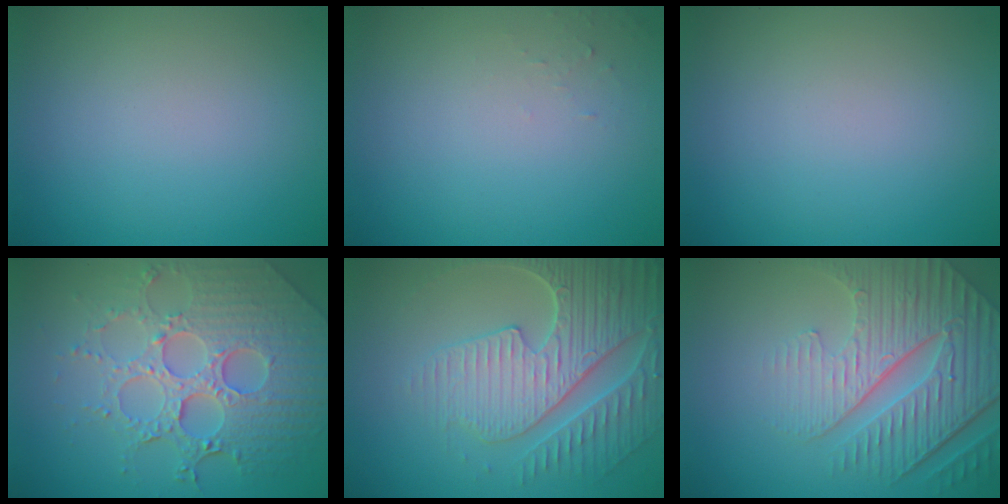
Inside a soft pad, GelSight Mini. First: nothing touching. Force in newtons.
{"total": 0.6, "press": 0.6, "slide": 0.1}
{"total": 0.0}
{"total": 8.2, "press": 5.9, "slide": 5.7}
{"total": 6.7, "press": 5.5, "slide": 3.8}
{"total": 7.4, "press": 5.6, "slide": 4.8}